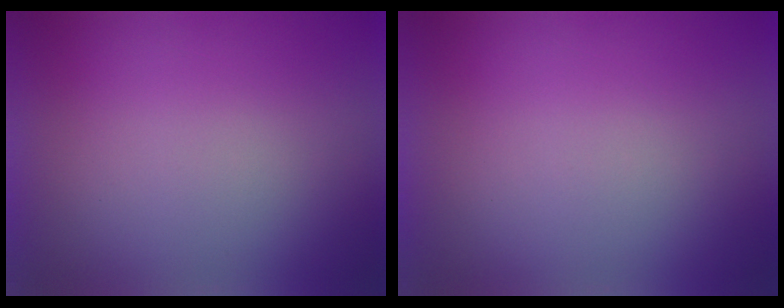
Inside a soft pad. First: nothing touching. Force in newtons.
{"total": 0.0}